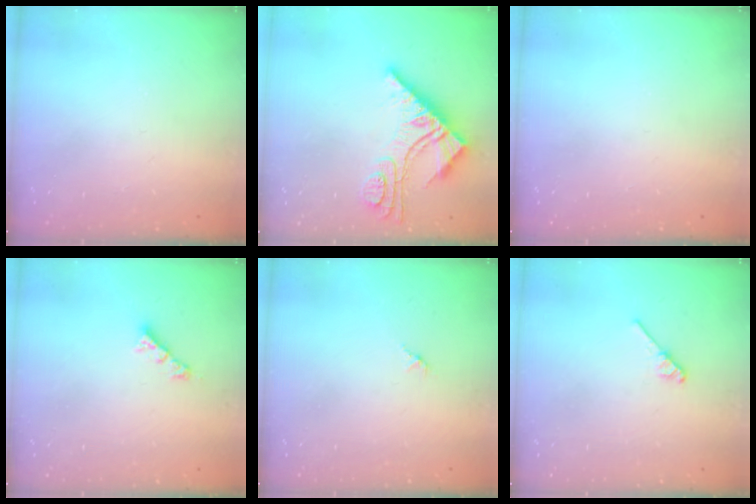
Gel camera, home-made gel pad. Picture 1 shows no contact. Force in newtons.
{"total": 11.3, "press": 11.2, "slide": 1.2}
{"total": 0.0}
{"total": 2.4, "press": 2.4, "slide": 0.3}
{"total": 1.4, "press": 1.4, "slide": 0.4}
{"total": 4.5, "press": 4.4, "slide": 0.7}